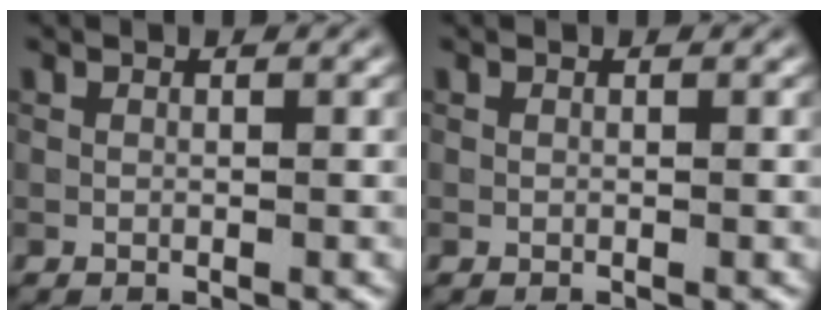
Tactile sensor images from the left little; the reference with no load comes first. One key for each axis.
{"total": 0.0}